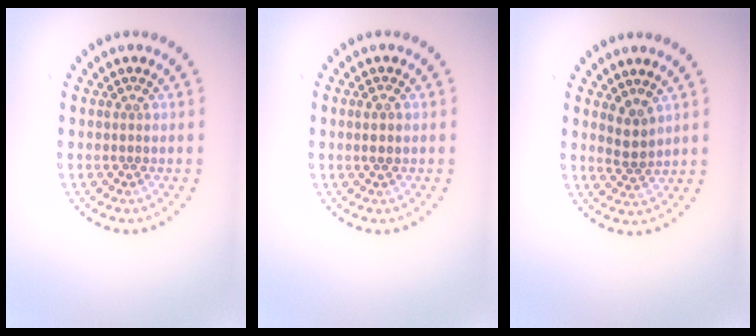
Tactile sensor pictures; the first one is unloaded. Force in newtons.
{"total": 1.0, "press": 1.0, "slide": 0.3}
{"total": 1.9, "press": 1.6, "slide": 1.2}